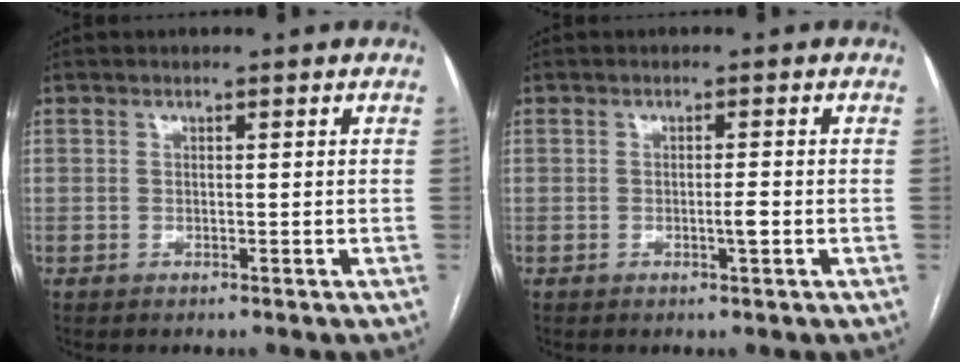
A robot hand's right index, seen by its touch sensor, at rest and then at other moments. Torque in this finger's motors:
{"motor_torque": [0.55, -0.10, 0.25, 0.05]}